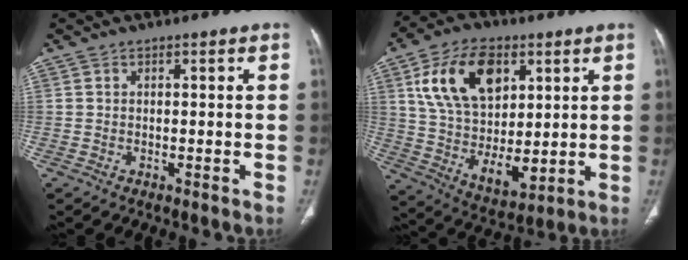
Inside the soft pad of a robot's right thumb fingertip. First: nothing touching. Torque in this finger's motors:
{"motor_torque": [0.33, 3.06, 1.27, -0.13, 0.14]}